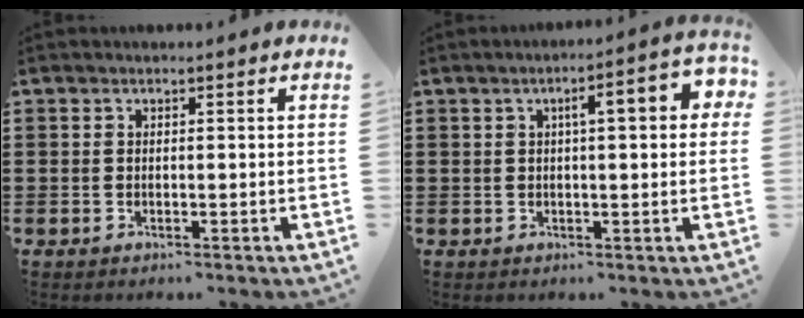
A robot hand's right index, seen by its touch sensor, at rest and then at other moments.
{"total": 5.5, "force": [1.1, 1.2, 5.2], "torque": [-0.075, 0.000, 0.010]}